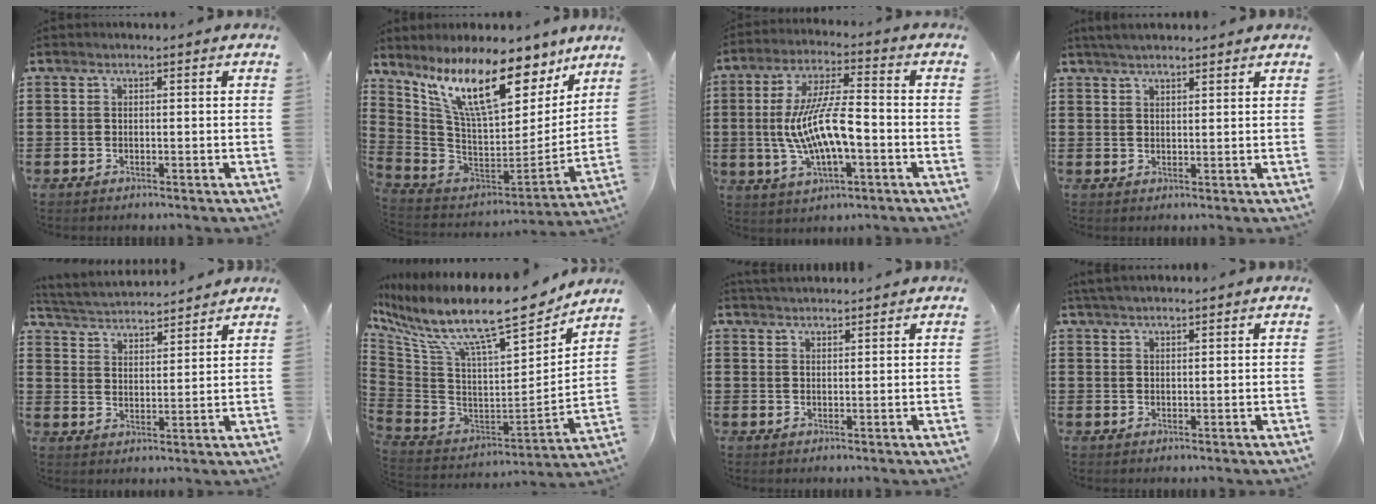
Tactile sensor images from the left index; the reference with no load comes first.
{"total": 15.5, "force": [10.0, 4.3, 11.1], "torque": [-0.235, -0.047, 0.175]}
{"total": 11.8, "force": [-1.7, 3.7, 11.1], "torque": [-0.238, -0.008, -0.037]}
{"total": 2.8, "force": [2.6, 0.4, 1.1], "torque": [-0.027, 0.003, 0.049]}
{"total": 3.5, "force": [3.5, 0.3, 0.2], "torque": [-0.023, -0.022, 0.058]}
{"total": 14.5, "force": [10.6, 2.7, 9.5], "torque": [-0.194, -0.076, 0.174]}
{"total": 2.1, "force": [2.1, 0.1, 0.3], "torque": [-0.010, 0.001, 0.041]}
{"total": 1.9, "force": [1.8, 0.2, 0.7], "torque": [-0.016, 0.002, 0.034]}